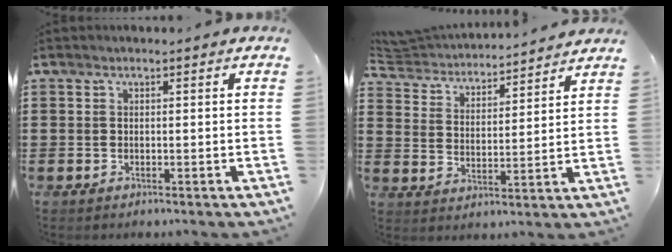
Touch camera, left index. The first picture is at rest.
{"total": 3.8, "force": [3.8, 0.3, 0.0], "torque": [-0.026, -0.031, 0.059]}